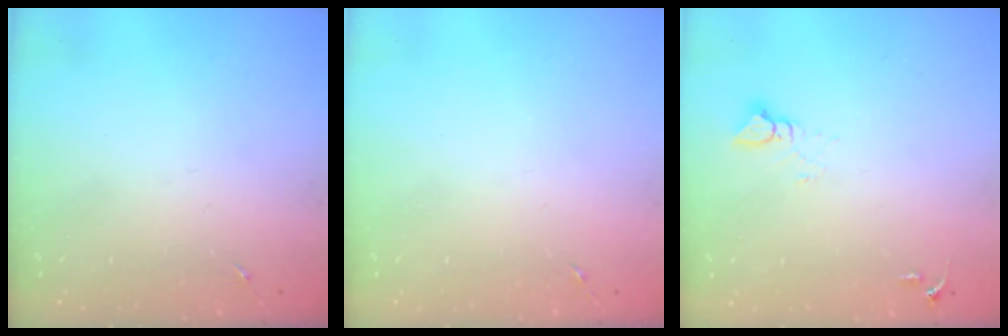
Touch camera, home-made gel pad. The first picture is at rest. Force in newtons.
{"total": 0.0}
{"total": 4.2, "press": 4.2, "slide": 0.2}